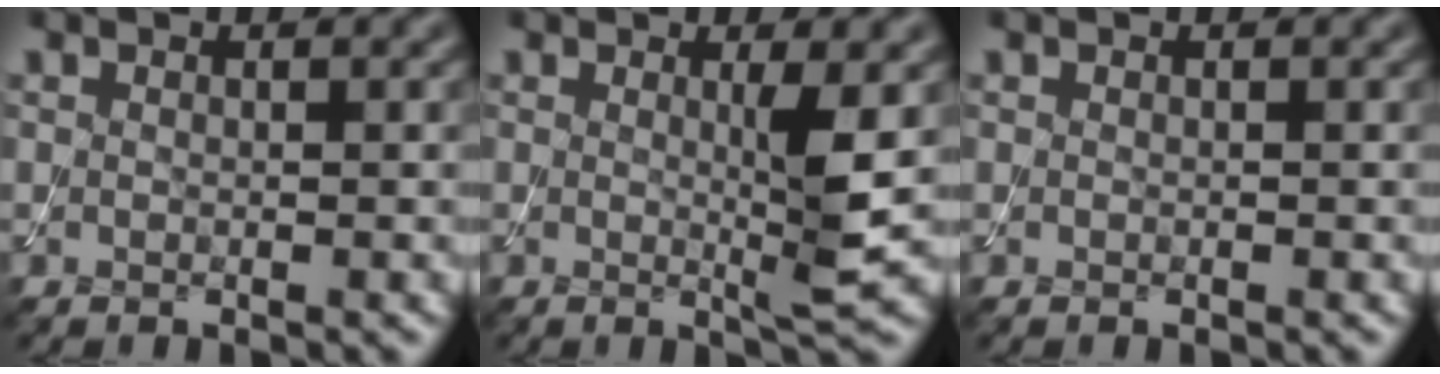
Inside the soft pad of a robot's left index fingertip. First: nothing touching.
{"total": 3.2, "force": [0.3, 0.3, 3.2], "torque": [-0.050, -0.012, 0.003]}
{"total": 0.0}